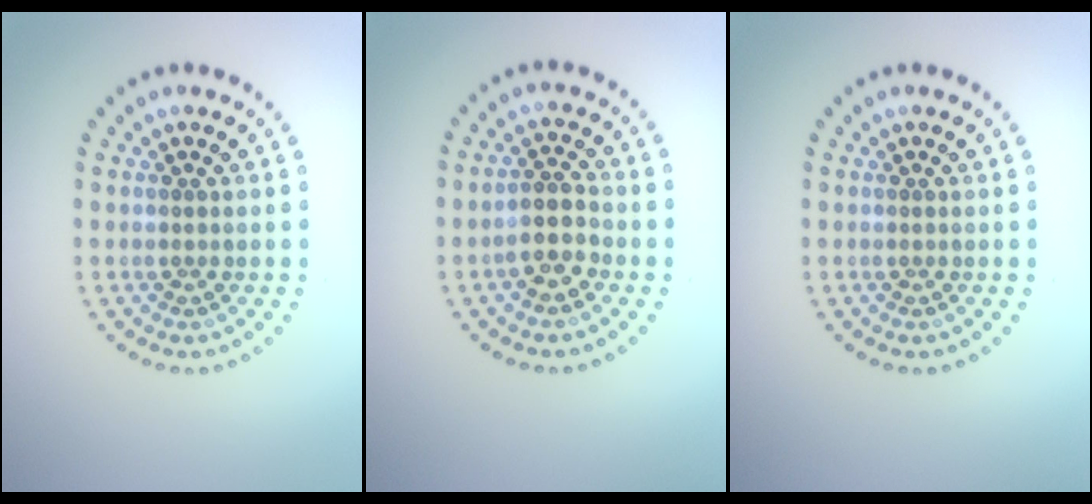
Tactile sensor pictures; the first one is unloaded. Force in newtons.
{"total": 2.7, "press": 2.5, "slide": 1.1}
{"total": 0.0}